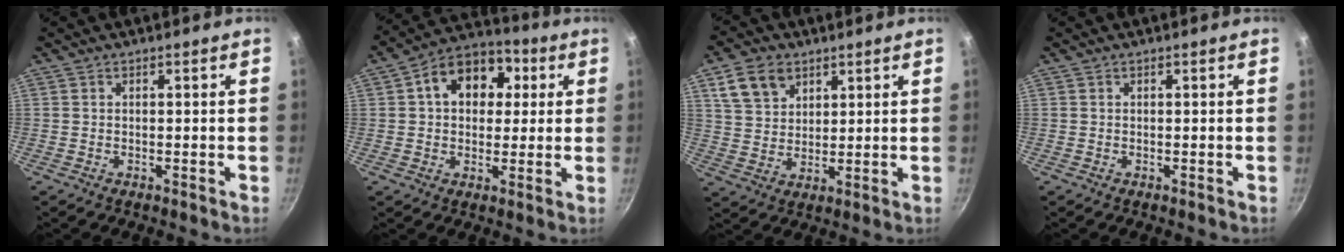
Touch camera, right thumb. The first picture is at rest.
{"total": 13.5, "force": [3.3, 9.9, 8.5], "torque": [-0.095, 0.020, 0.033]}
{"total": 8.9, "force": [4.6, 6.2, 4.4], "torque": [-0.066, -0.006, 0.090]}
{"total": 0.0}